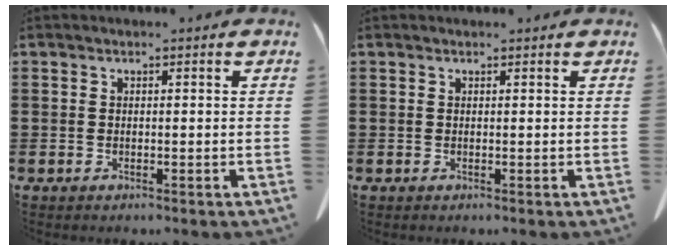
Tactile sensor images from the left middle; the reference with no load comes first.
{"total": 0.0}